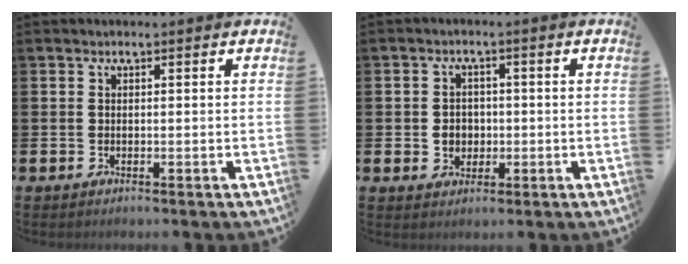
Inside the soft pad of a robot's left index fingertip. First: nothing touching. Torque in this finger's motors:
{"motor_torque": [0.62, -0.05, 0.06, 0.07]}